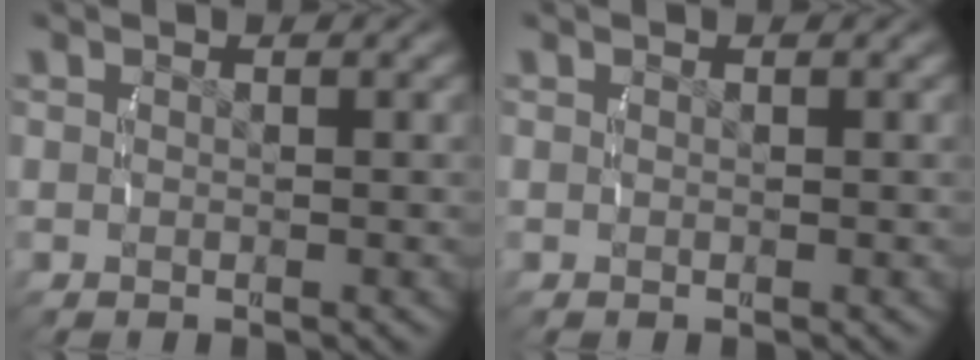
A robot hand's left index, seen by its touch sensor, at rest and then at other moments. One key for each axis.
{"total": 0.0}